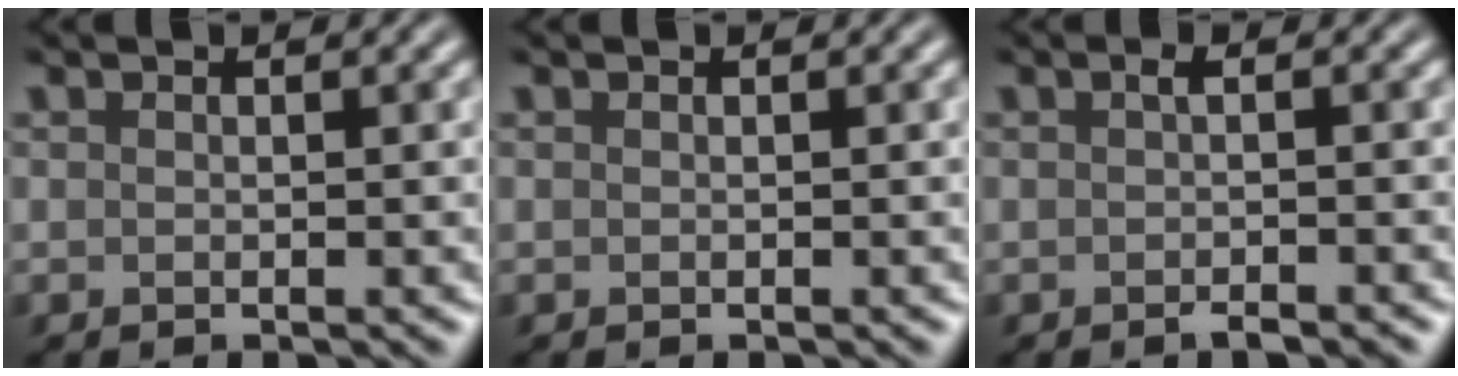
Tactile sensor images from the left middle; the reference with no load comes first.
{"total": 0.0}
{"total": 1.5, "force": [-0.5, 0.2, 1.4], "torque": [-0.023, -0.003, -0.010]}